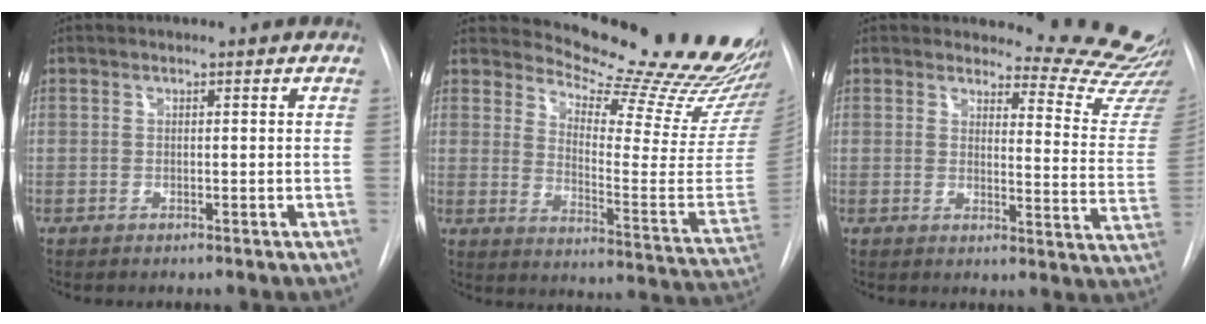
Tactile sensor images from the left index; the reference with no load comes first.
{"total": 24.2, "force": [22.2, 3.1, 9.2], "torque": [-0.125, -0.141, 0.267]}
{"total": 14.7, "force": [14.5, 1.3, 1.7], "torque": [0.009, -0.146, 0.133]}